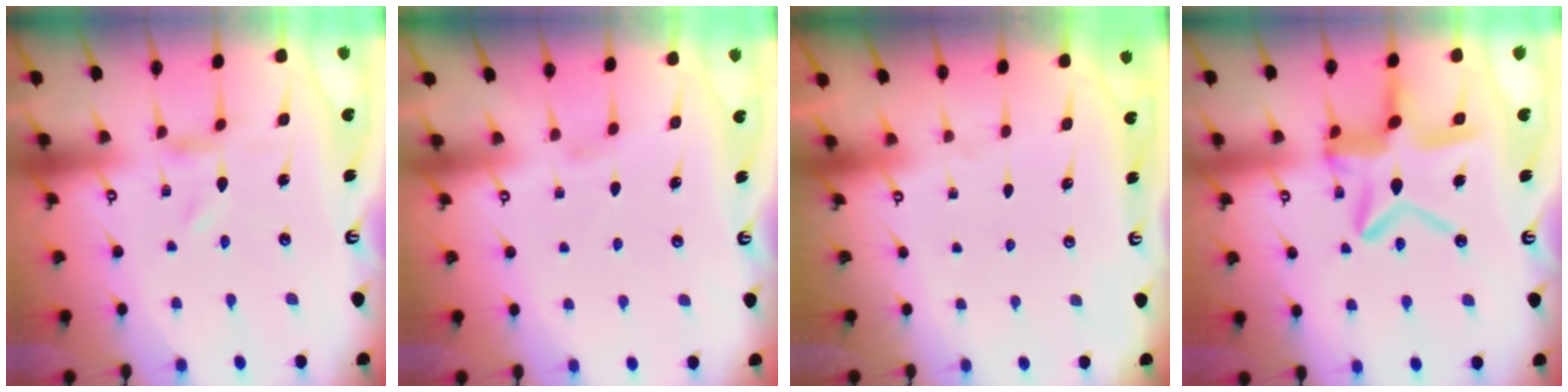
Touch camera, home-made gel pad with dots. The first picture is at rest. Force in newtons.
{"total": 1.0, "press": 0.9, "slide": 0.4}
{"total": 0.0}
{"total": 15.4, "press": 15.3, "slide": 1.5}